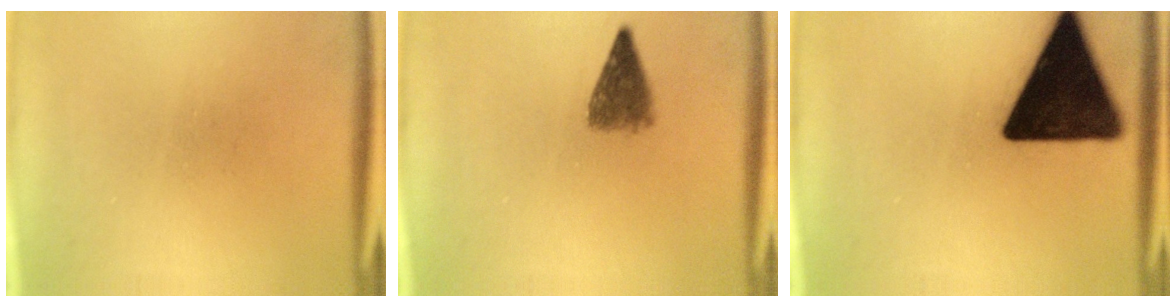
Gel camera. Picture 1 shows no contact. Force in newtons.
{"total": 3.9}
{"total": 19.6}